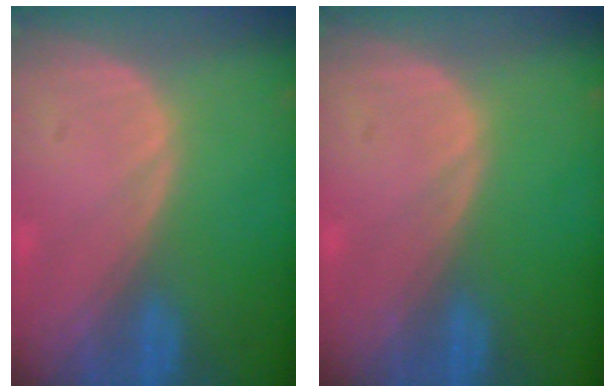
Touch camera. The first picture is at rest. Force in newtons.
{"total": 0.0}